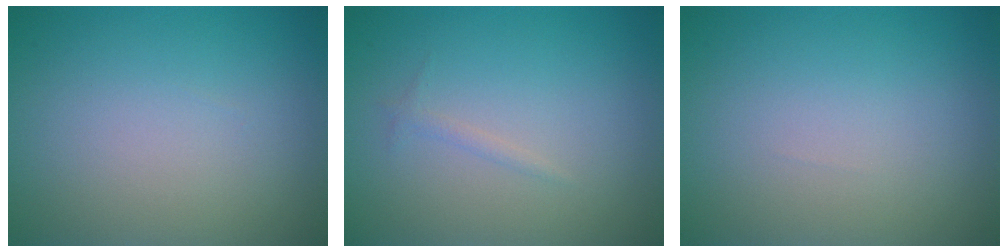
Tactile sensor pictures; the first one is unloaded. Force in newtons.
{"total": 0.6, "press": 0.6, "slide": 0.1}
{"total": 0.0}